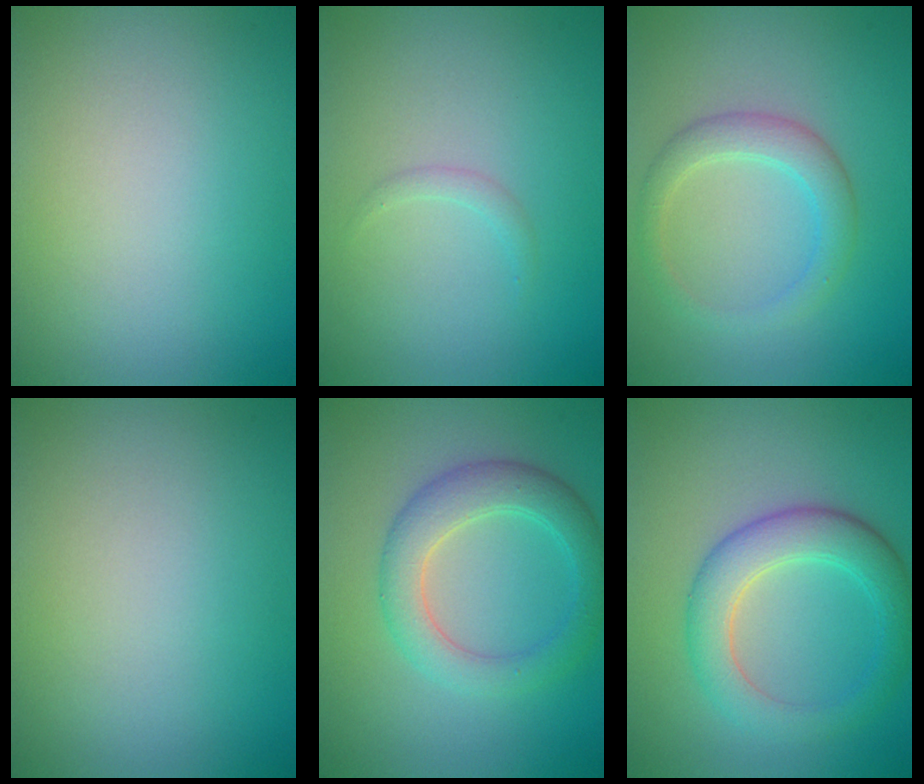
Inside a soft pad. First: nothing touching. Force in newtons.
{"total": 0.8, "press": 0.8, "slide": 0.1}
{"total": 2.9, "press": 2.9, "slide": 0.2}
{"total": 0.0}
{"total": 4.5, "press": 4.5, "slide": 0.1}
{"total": 5.2, "press": 5.2, "slide": 0.1}